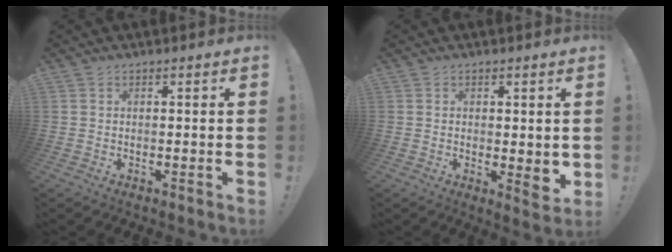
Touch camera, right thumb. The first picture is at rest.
{"total": 3.1, "force": [0.4, 1.6, 2.6], "torque": [-0.020, -0.010, 0.006]}